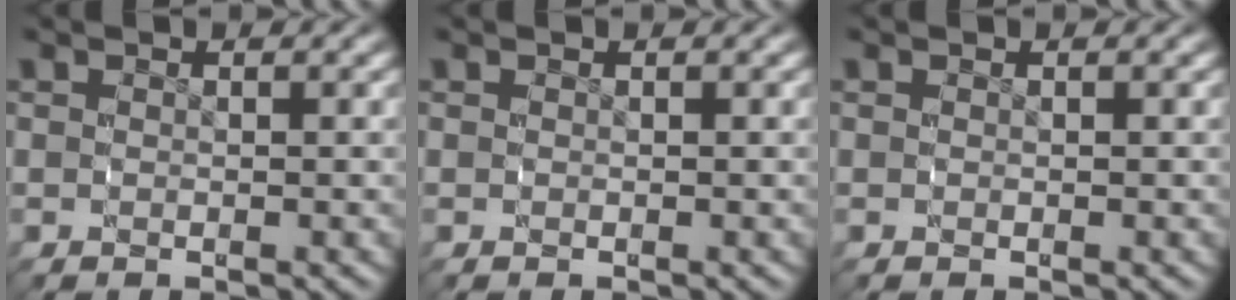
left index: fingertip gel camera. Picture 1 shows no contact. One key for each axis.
{"total": 0.0}
{"total": 0.0}